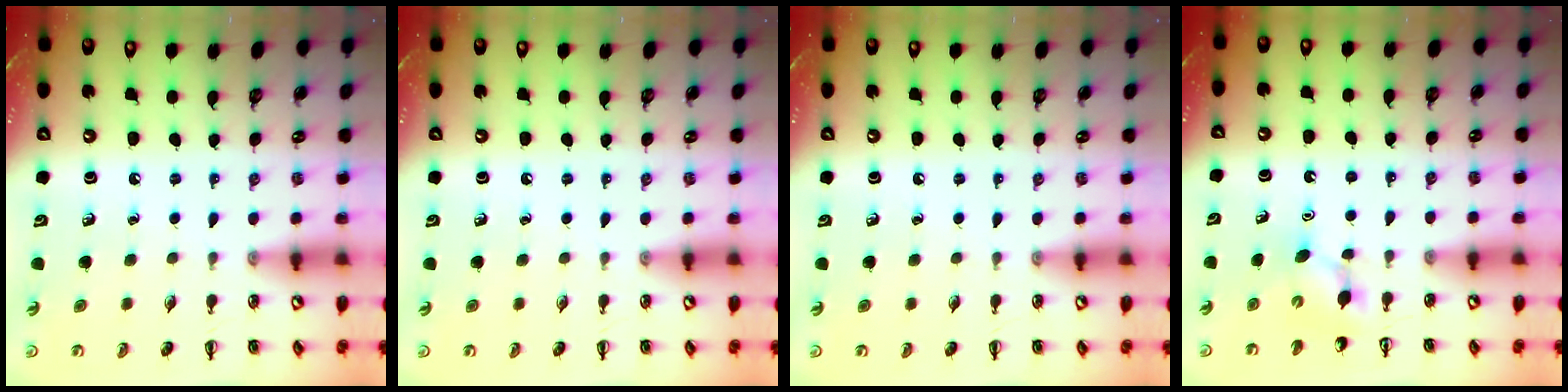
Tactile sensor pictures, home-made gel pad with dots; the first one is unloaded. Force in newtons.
{"total": 0.0}
{"total": 0.0}
{"total": 4.2, "press": 4.0, "slide": 1.1}